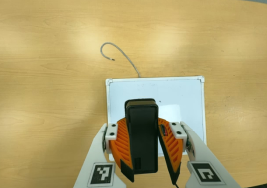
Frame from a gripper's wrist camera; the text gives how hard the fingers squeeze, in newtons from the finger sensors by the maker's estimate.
{"total": 9.4, "left": 9.5, "right": 9.2}